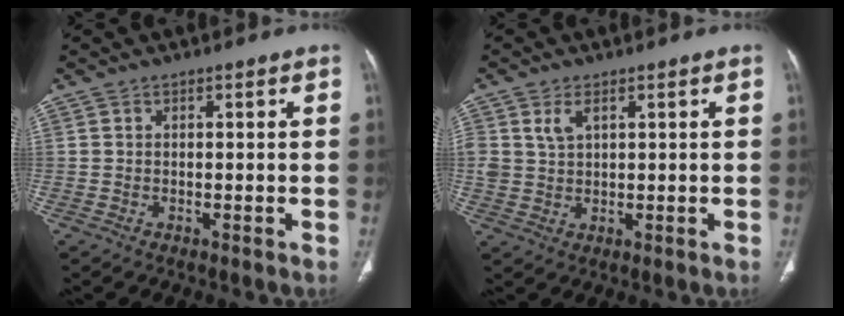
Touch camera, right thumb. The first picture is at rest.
{"total": 3.7, "force": [1.8, 2.2, 2.4], "torque": [-0.045, -0.007, 0.044]}